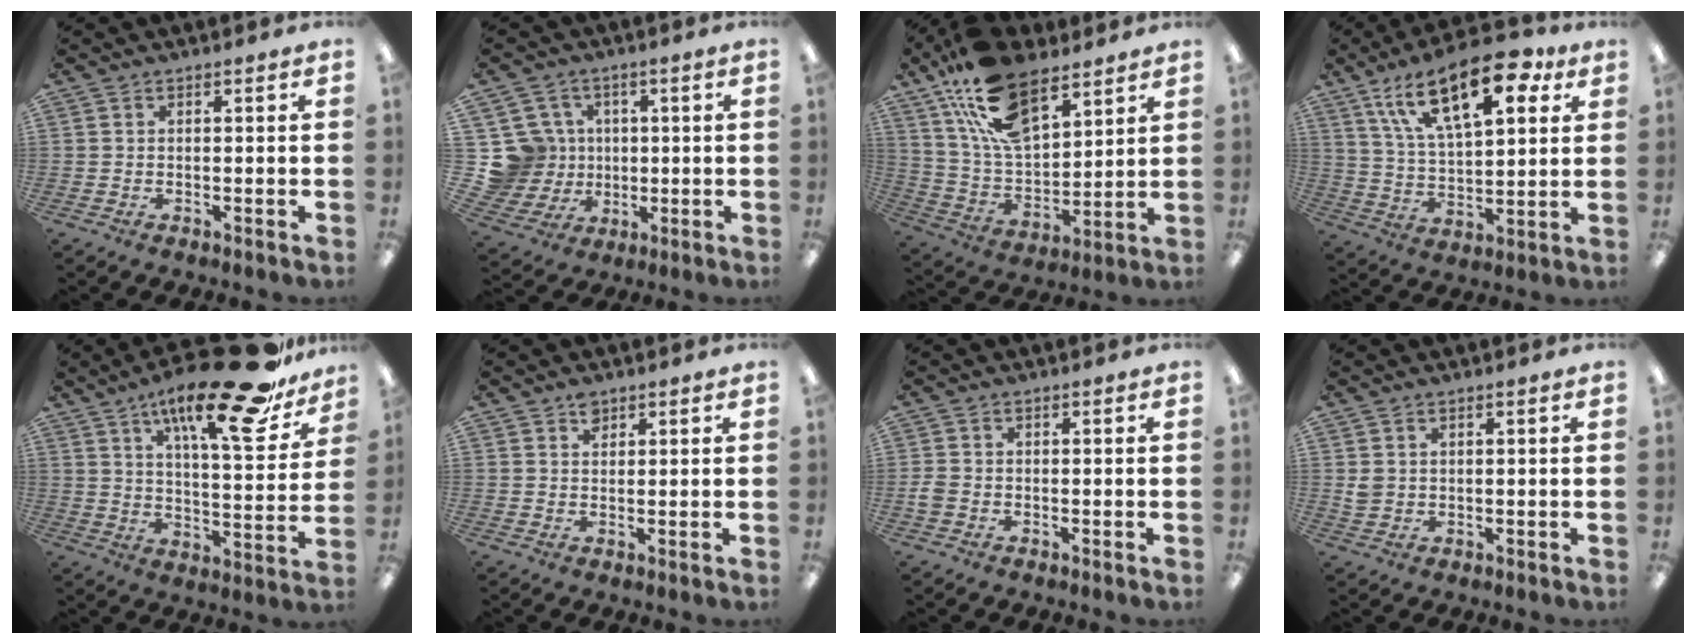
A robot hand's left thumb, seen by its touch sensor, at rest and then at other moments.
{"total": 12.1, "force": [1.6, 11.6, 3.0], "torque": [-0.114, -0.002, 0.042]}
{"total": 19.5, "force": [11.9, 9.9, 12.0], "torque": [-0.237, -0.056, 0.213]}
{"total": 20.6, "force": [11.1, 9.3, 14.7], "torque": [-0.238, -0.030, 0.185]}
{"total": 23.7, "force": [16.0, 6.1, 16.3], "torque": [-0.253, -0.098, 0.253]}
{"total": 2.2, "force": [1.5, 1.3, 0.9], "torque": [-0.014, -0.006, 0.026]}
{"total": 2.0, "force": [-0.7, 1.6, 1.1], "torque": [-0.017, 0.003, -0.013]}
{"total": 2.2, "force": [0.6, 1.9, 1.0], "torque": [-0.022, 0.001, 0.011]}